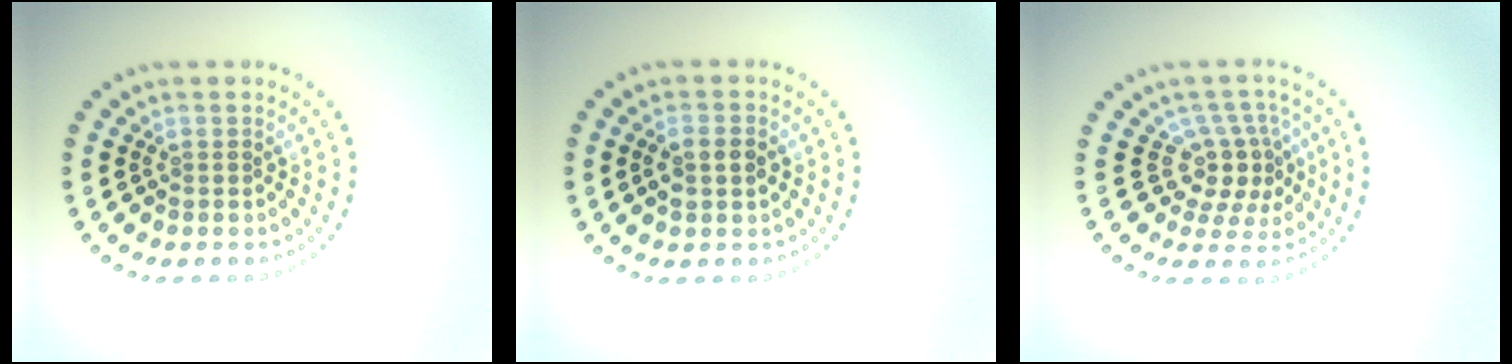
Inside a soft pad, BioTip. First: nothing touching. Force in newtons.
{"total": 1.9, "press": 1.9, "slide": 0.1}
{"total": 3.7, "press": 2.7, "slide": 2.4}